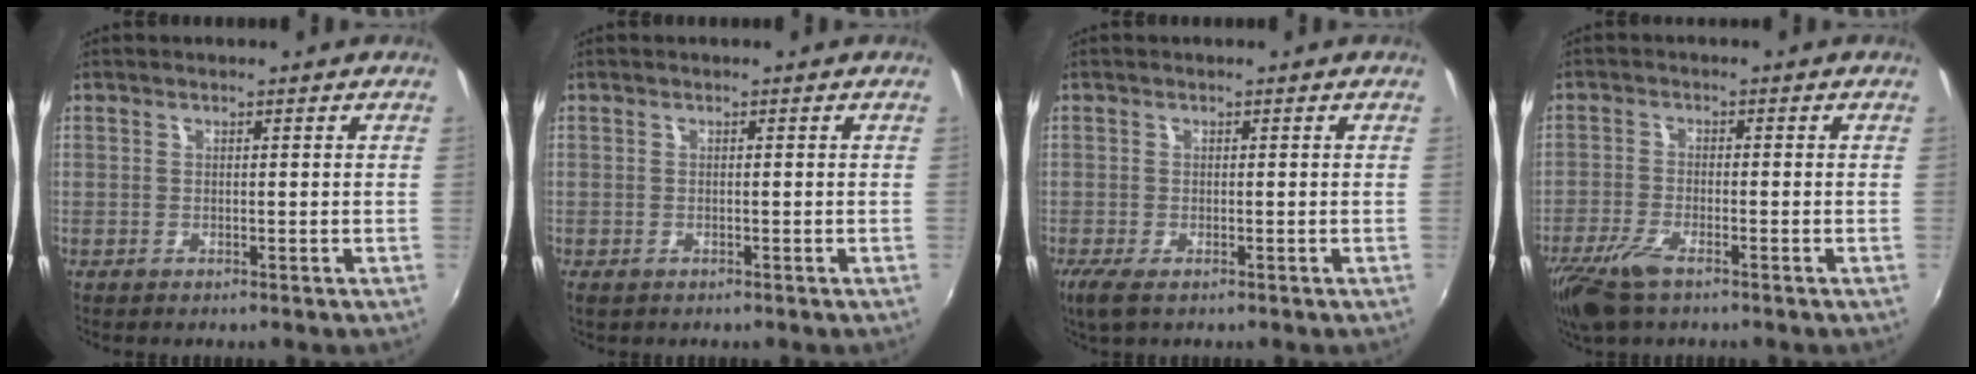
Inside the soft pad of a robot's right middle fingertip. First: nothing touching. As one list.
[{"total": 1.2, "force": [-0.9, 0.7, 0.6], "torque": [-0.014, -0.004, -0.013]}, {"total": 3.5, "force": [-2.2, 1.1, 2.6], "torque": [-0.055, -0.013, -0.037]}, {"total": 7.8, "force": [-5.4, 2.4, 5.2], "torque": [-0.128, -0.024, -0.109]}]